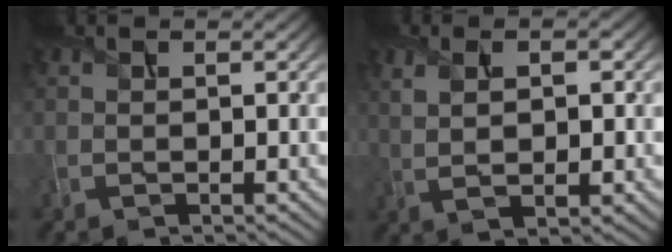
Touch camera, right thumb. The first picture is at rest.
{"total": 4.8, "force": [1.0, 1.6, 4.4], "torque": [-0.079, -0.004, 0.018]}